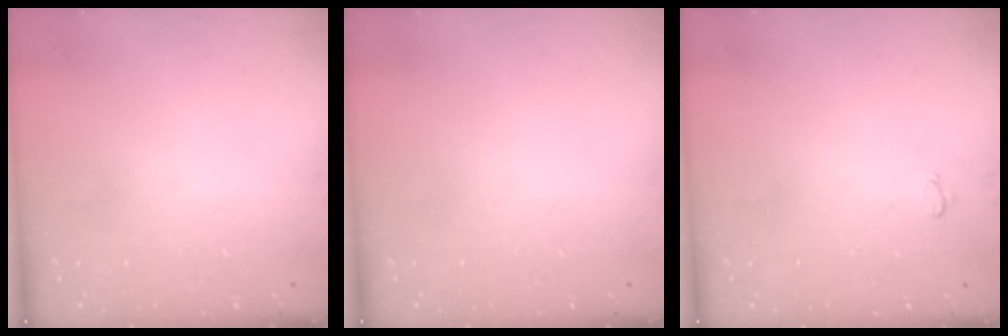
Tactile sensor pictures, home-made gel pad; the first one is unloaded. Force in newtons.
{"total": 0.0}
{"total": 2.6, "press": 2.6, "slide": 0.3}